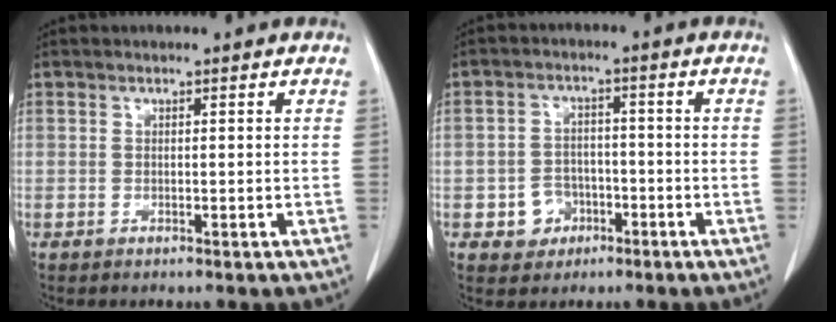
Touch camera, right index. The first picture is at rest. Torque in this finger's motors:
{"motor_torque": [0.06, 0.02, -0.19, -0.06]}